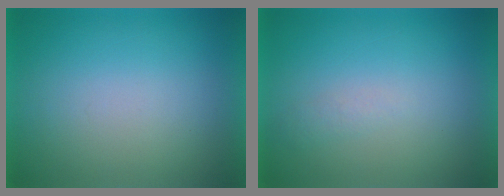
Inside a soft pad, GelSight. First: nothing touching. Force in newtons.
{"total": 1.2}